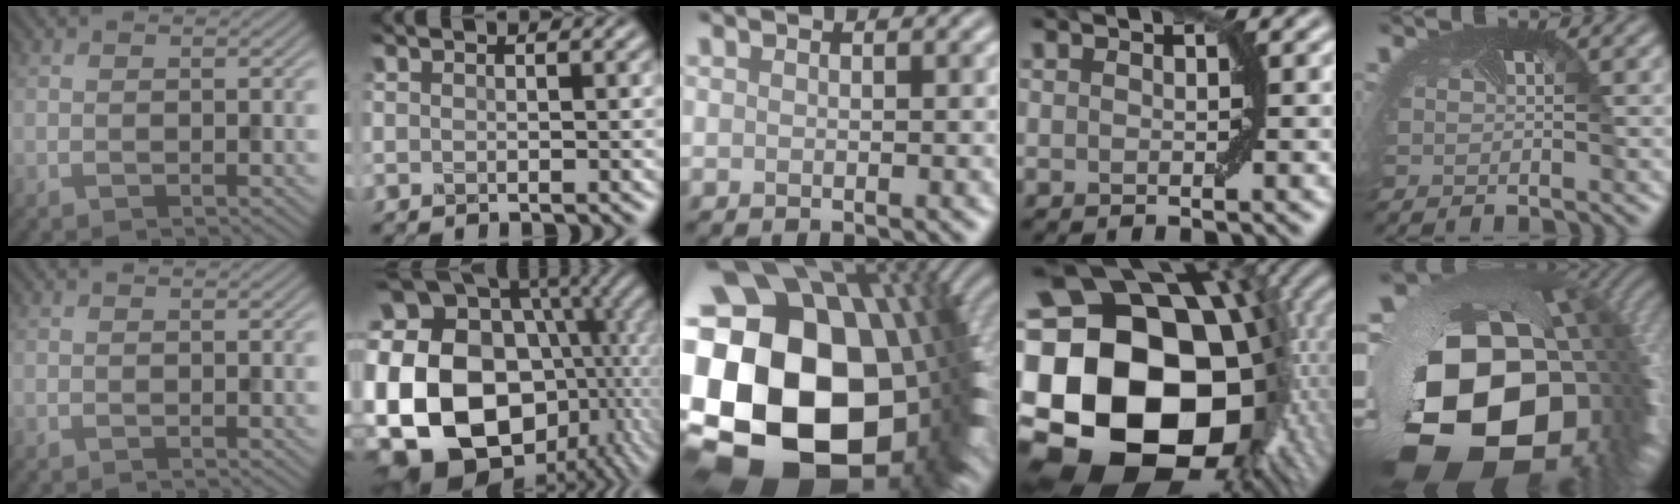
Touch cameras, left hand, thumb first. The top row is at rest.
{"index": {"total": 23.9, "force": [-1.7, 19.2, 14.0], "torque": [-0.307, -0.012, -0.048]}, "middle": {"total": 23.7, "force": [-2.6, 17.6, 15.7], "torque": [-0.306, -0.076, -0.042]}, "ring": {"total": 24.4, "force": [-2.5, 19.2, 14.9], "torque": [-0.283, -0.024, -0.068]}, "little": {"total": 22.1, "force": [-4.9, 15.5, 14.9], "torque": [-0.310, -0.132, -0.050]}}